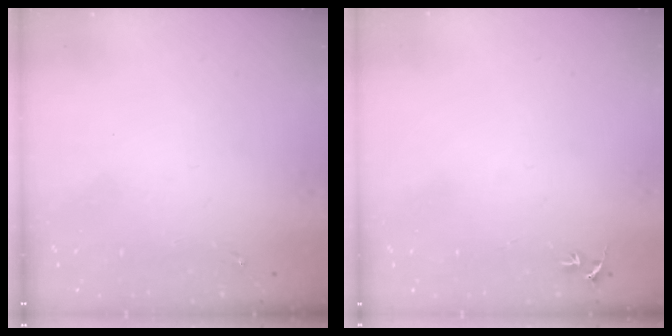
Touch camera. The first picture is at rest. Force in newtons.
{"total": 3.0, "press": 3.0, "slide": 0.3}